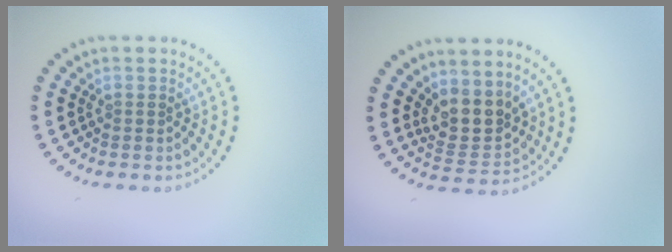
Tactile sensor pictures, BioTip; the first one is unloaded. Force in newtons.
{"total": 3.4, "press": 2.7, "slide": 2.2}